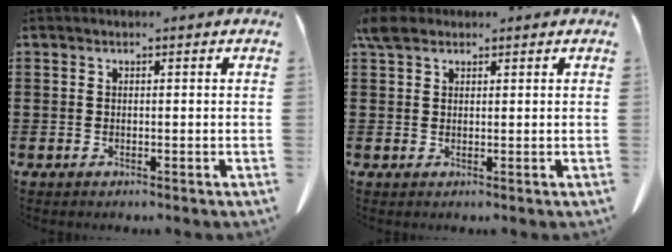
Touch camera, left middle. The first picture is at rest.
{"total": 2.8, "force": [2.1, 1.5, 1.2], "torque": [-0.030, 0.007, 0.041]}